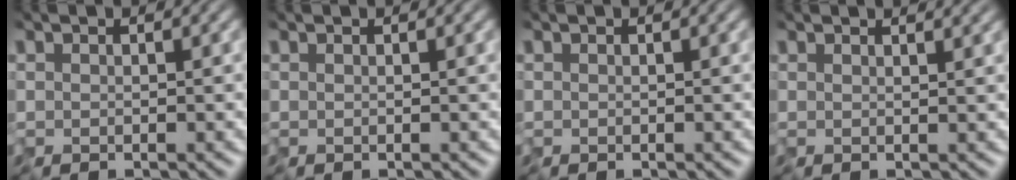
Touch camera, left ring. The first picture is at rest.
{"total": 0.0}
{"total": 0.0}
{"total": 3.8, "force": [2.9, 1.5, 1.9], "torque": [-0.017, 0.026, 0.012]}